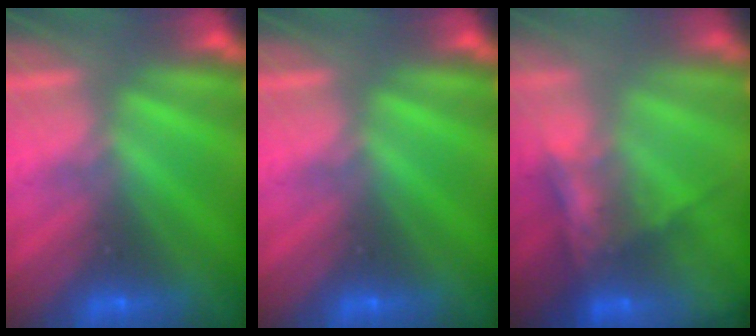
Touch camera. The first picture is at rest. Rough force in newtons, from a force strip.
{"total": 0.0}
{"total": 7.6}